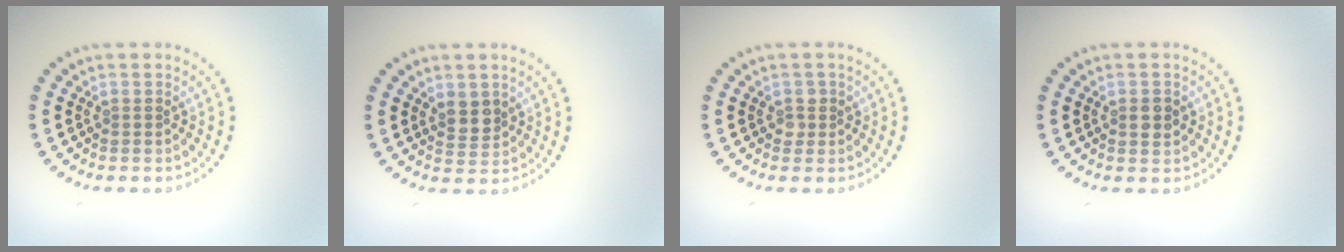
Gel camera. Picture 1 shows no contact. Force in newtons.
{"total": 1.9, "press": 1.7, "slide": 0.8}
{"total": 1.0, "press": 1.0, "slide": 0.2}
{"total": 1.5, "press": 1.5, "slide": 0.2}